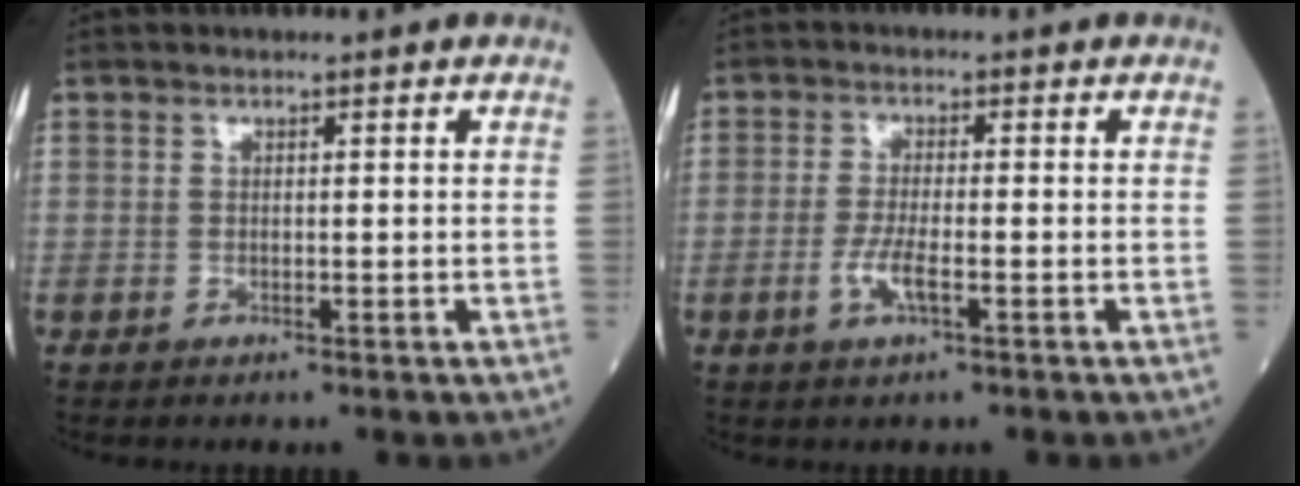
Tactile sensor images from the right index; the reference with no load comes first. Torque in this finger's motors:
{"motor_torque": [0.33, -0.12, 0.41, 0.11]}